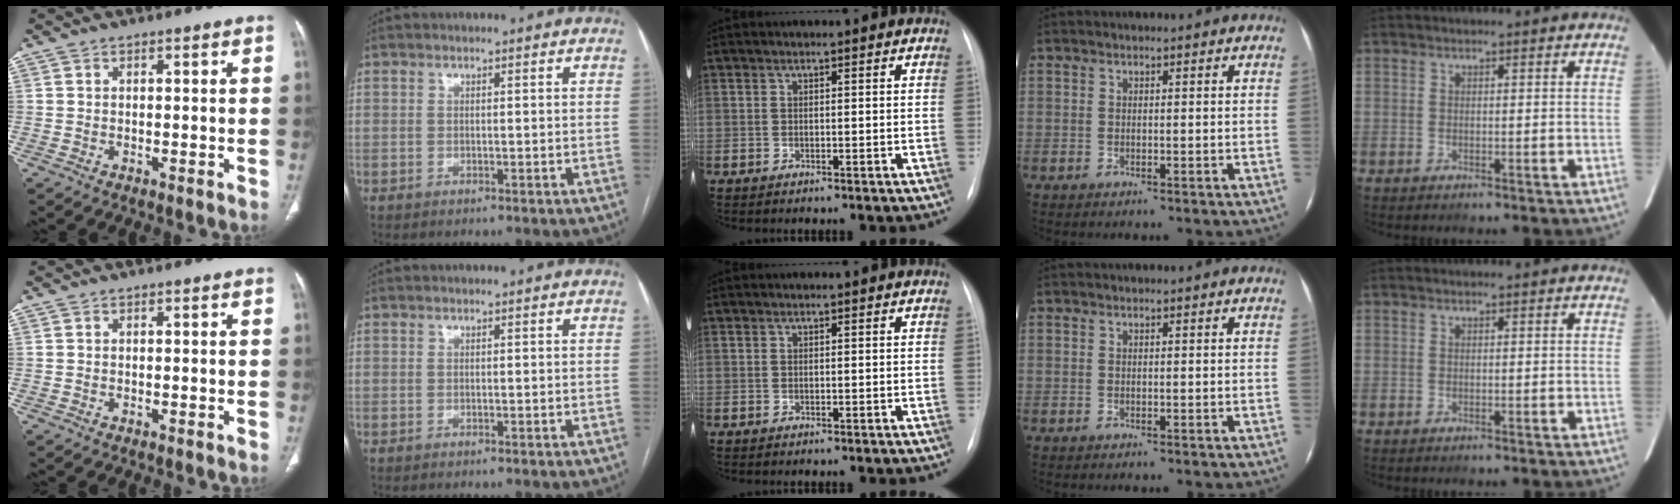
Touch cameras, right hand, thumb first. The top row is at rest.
{}